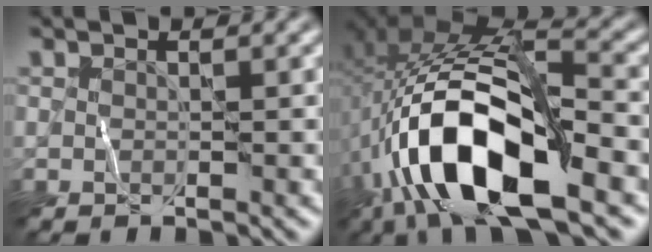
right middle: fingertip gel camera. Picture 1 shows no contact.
{"total": 12.5, "force": [-4.6, 4.9, 10.6], "torque": [-0.211, 0.010, -0.086]}